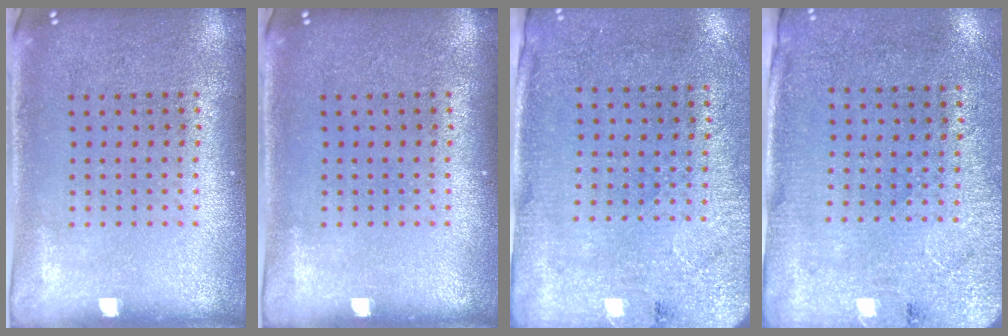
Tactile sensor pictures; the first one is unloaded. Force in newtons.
{"total": 0.0}
{"total": 2.7, "press": 2.2, "slide": 1.5}
{"total": 2.7, "press": 2.3, "slide": 1.5}